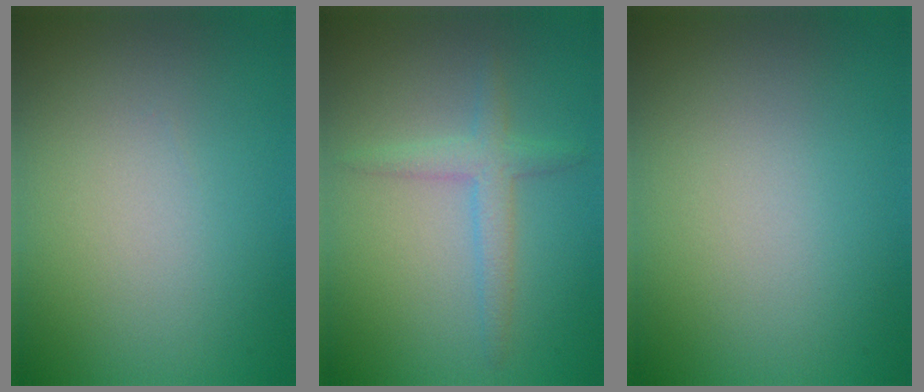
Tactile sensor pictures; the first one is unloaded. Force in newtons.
{"total": 2.3, "press": 2.3, "slide": 0.1}
{"total": 0.0}